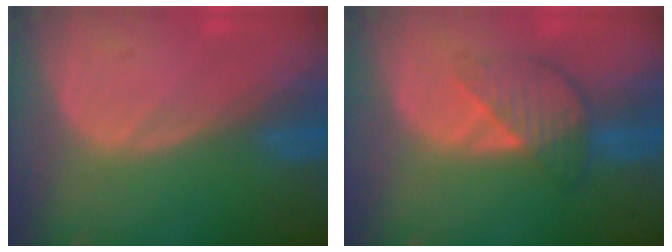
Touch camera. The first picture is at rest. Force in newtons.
{"total": 5.5, "press": 5.4, "slide": 0.4}